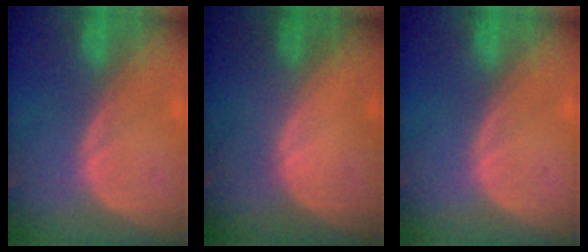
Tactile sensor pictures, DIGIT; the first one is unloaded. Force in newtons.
{"total": 0.6, "press": 0.1, "slide": 0.6}
{"total": 0.0}